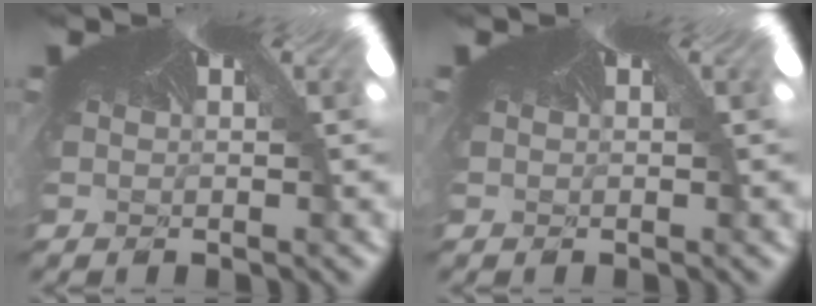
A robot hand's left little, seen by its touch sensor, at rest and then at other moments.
{"total": 0.0}